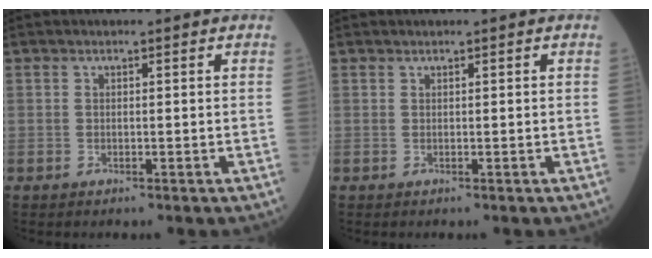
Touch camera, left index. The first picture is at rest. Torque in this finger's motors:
{"motor_torque": [0.01, 0.01, 0.00, 0.00]}